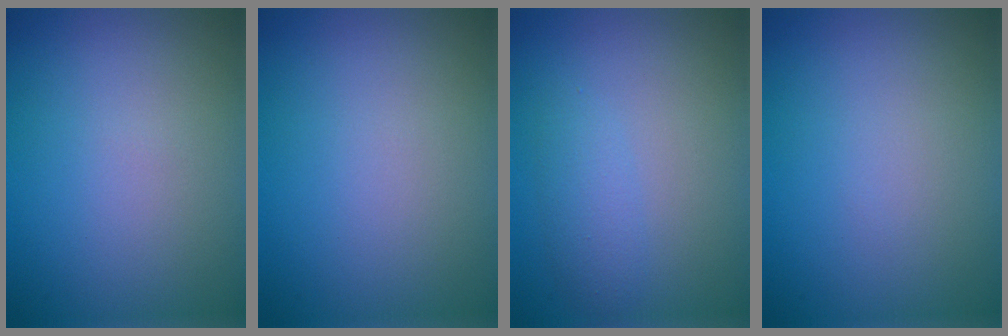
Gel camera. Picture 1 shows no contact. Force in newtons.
{"total": 0.0}
{"total": 1.8, "press": 1.8, "slide": 0.1}
{"total": 0.0}